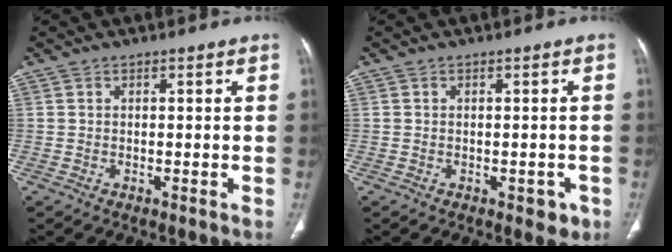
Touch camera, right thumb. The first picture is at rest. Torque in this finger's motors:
{"motor_torque": [0.55, 0.10, -0.33, -0.02, -0.01]}